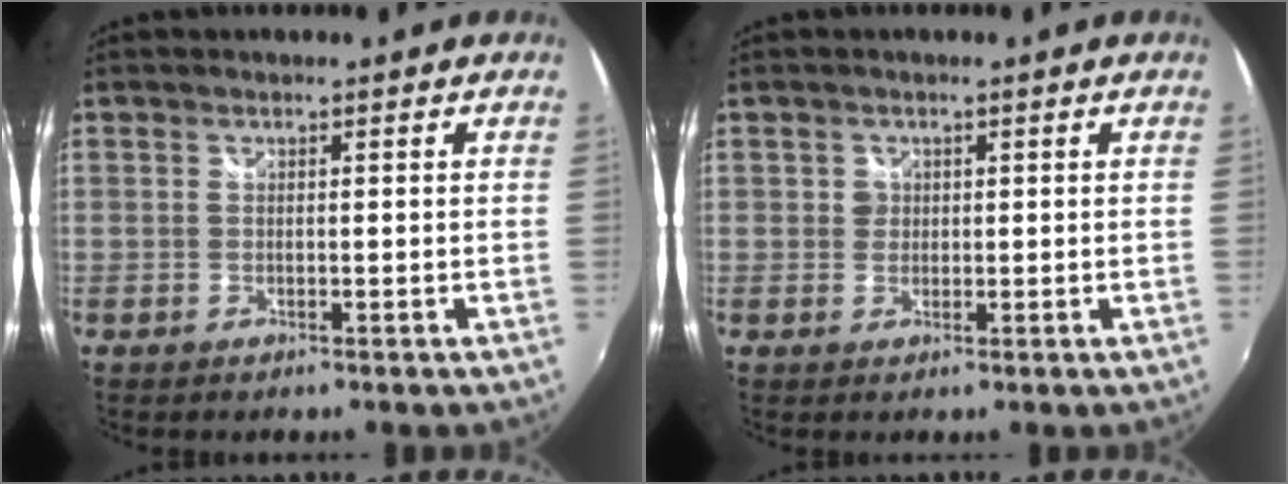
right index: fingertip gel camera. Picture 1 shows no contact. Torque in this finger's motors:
{"motor_torque": [0.02, 0.01, 0.00, 0.01]}